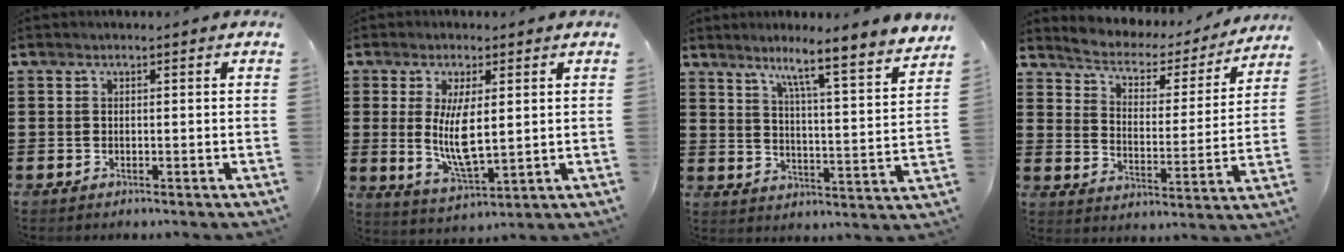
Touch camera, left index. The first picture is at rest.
{"total": 7.7, "force": [1.2, 2.6, 7.1], "torque": [-0.125, -0.007, 0.018]}
{"total": 6.7, "force": [5.4, -1.4, 3.7], "torque": [-0.070, -0.058, 0.075]}
{"total": 3.2, "force": [2.9, 1.3, 0.1], "torque": [-0.028, -0.027, 0.039]}